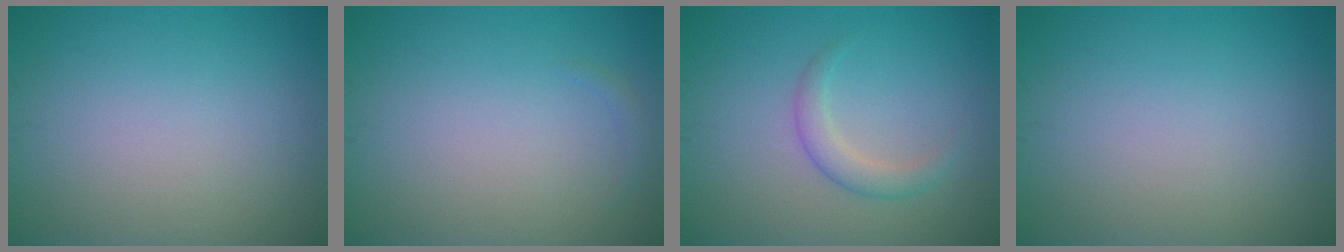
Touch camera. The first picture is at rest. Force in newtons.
{"total": 0.5, "press": 0.5, "slide": 0.1}
{"total": 2.0, "press": 2.0, "slide": 0.1}
{"total": 0.0}